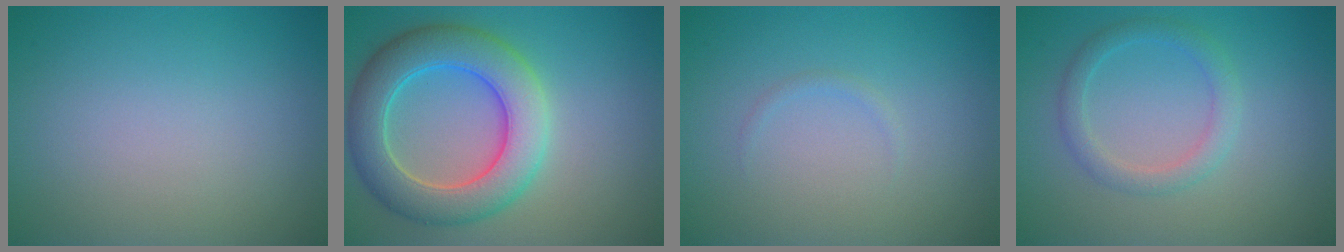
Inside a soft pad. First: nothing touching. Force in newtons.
{"total": 7.6, "press": 7.6, "slide": 0.4}
{"total": 0.5, "press": 0.5, "slide": 0.0}
{"total": 2.3, "press": 2.3, "slide": 0.1}